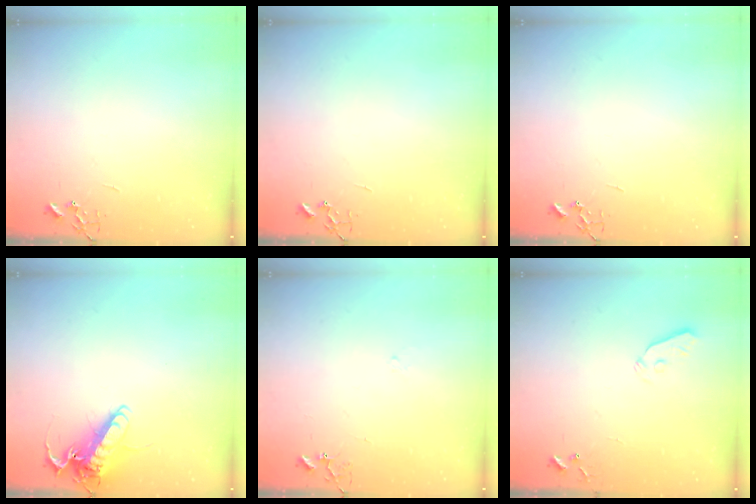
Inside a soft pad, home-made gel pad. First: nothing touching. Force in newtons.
{"total": 0.0}
{"total": 0.0}
{"total": 15.2, "press": 15.0, "slide": 2.4}
{"total": 6.8, "press": 6.8, "slide": 0.5}
{"total": 3.3, "press": 3.2, "slide": 0.8}